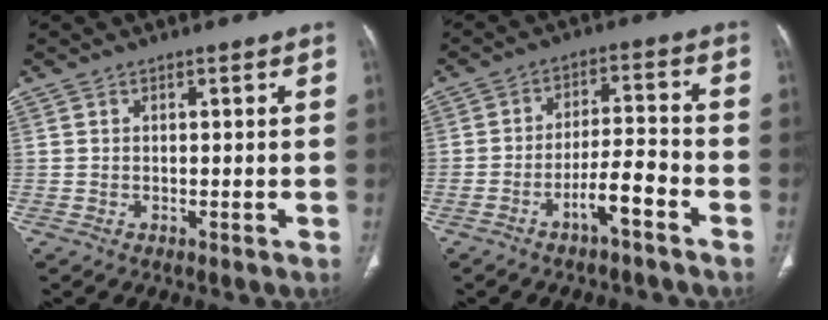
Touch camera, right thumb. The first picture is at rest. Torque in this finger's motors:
{"motor_torque": [0.95, 0.05, 0.67, -0.57, 0.03]}